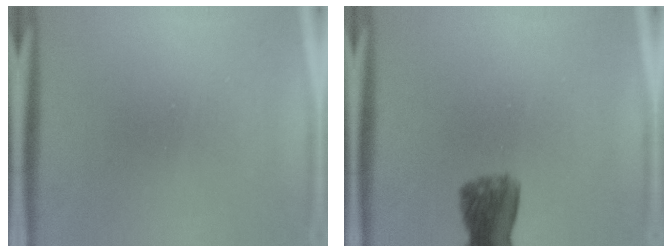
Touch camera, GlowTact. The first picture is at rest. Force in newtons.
{"total": 7.3}